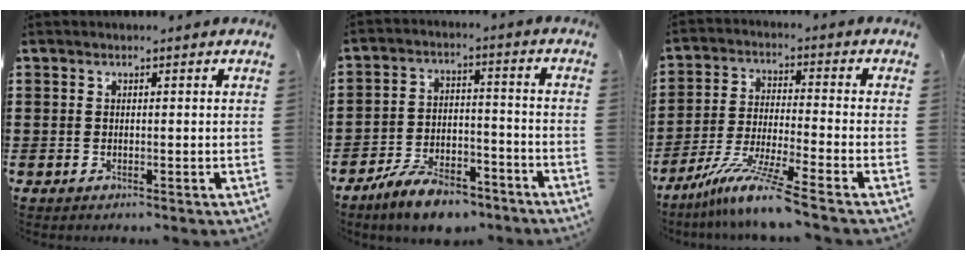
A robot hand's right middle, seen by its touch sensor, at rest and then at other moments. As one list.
[{"total": 8.6, "force": [-7.6, 2.4, 3.4], "torque": [-0.063, 0.024, -0.143]}, {"total": 9.4, "force": [-7.7, -0.3, 5.5], "torque": [-0.116, -0.010, -0.154]}]